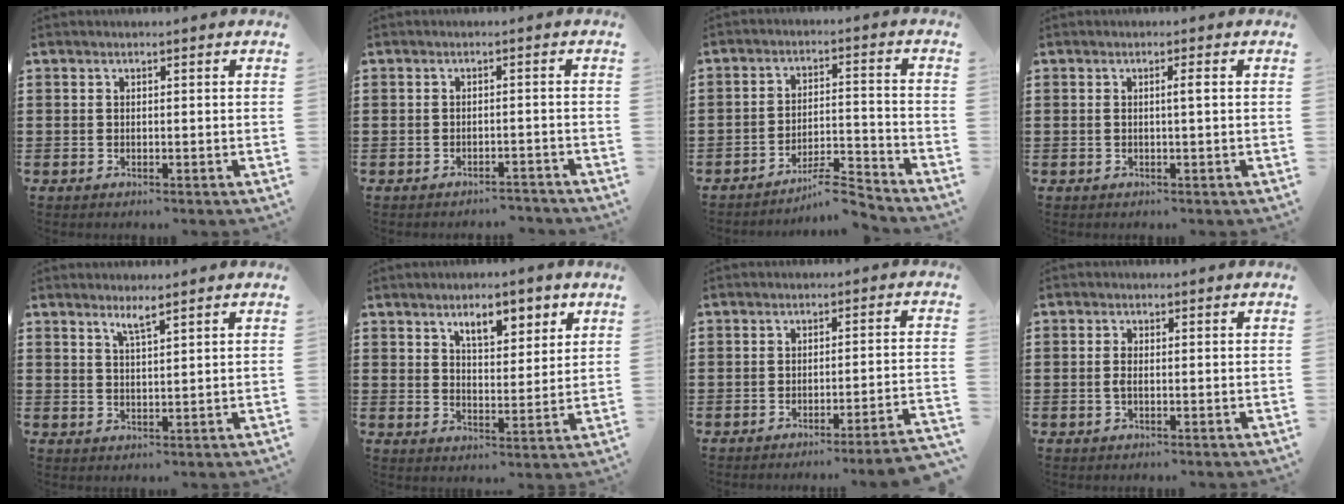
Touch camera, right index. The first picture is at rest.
{"total": 1.9, "force": [-1.9, 0.1, 0.3], "torque": [-0.011, 0.000, -0.039]}
{"total": 6.3, "force": [-5.7, 0.6, 2.6], "torque": [-0.048, 0.002, -0.110]}
{"total": 1.4, "force": [0.1, -0.1, 1.4], "torque": [-0.026, 0.001, -0.002]}
{"total": 2.4, "force": [1.9, 0.0, 1.5], "torque": [-0.032, 0.000, 0.033]}
{"total": 6.0, "force": [3.9, 2.5, 3.9], "torque": [-0.058, -0.005, 0.060]}
{"total": 3.4, "force": [-2.8, -0.6, 1.7], "torque": [-0.031, -0.013, -0.058]}
{"total": 1.6, "force": [-0.3, 0.5, 1.5], "torque": [-0.035, -0.003, -0.007]}